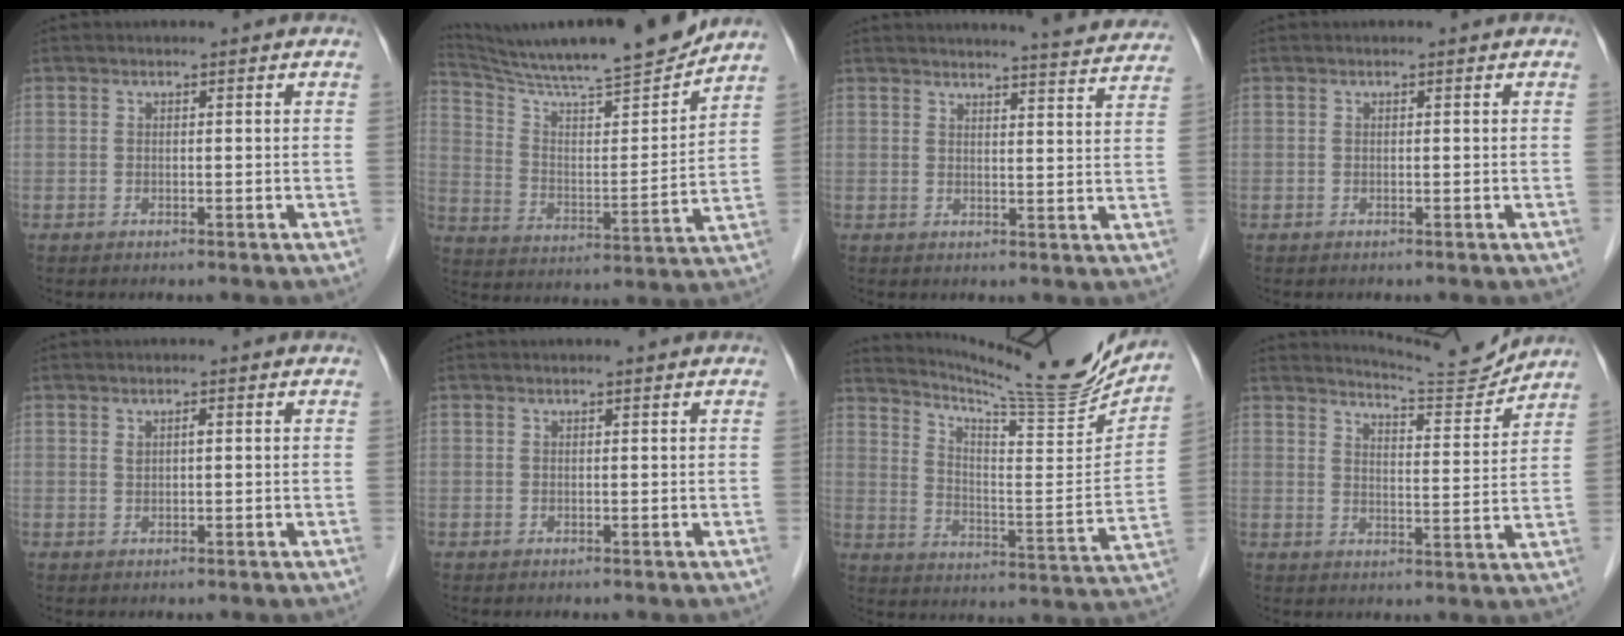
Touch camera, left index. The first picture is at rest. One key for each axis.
{"total": 19.0, "fx": 17.5, "fy": -0.1, "fz": 7.5, "tx": -0.132, "ty": -0.026, "tz": 0.279}
{"total": 12.5, "fx": 12.1, "fy": -0.2, "fz": 3.1, "tx": -0.039, "ty": -0.037, "tz": 0.126}
{"total": 0.0}
{"total": 1.0, "fx": 0.3, "fy": 0.4, "fz": 0.9, "tx": -0.018, "ty": 0.005, "tz": 0.008}
{"total": 0.7, "fx": 0.6, "fy": -0.1, "fz": 0.3, "tx": -0.005, "ty": 0.004, "tz": 0.013}
{"total": 18.7, "fx": 17.7, "fy": -0.4, "fz": 5.9, "tx": -0.105, "ty": -0.069, "tz": 0.254}
{"total": 8.0, "fx": 7.9, "fy": -0.9, "fz": -0.1, "tx": -0.017, "ty": -0.019, "tz": 0.118}